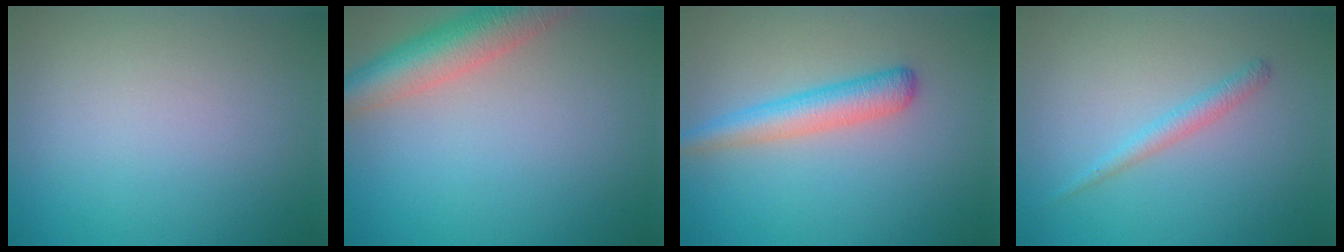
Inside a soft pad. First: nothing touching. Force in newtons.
{"total": 6.2, "press": 6.2, "slide": 0.5}
{"total": 3.4, "press": 3.4, "slide": 0.1}
{"total": 1.5, "press": 1.5, "slide": 0.1}